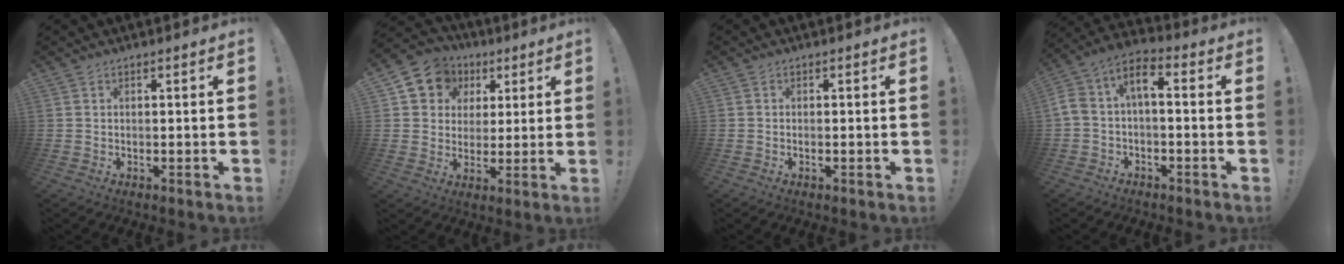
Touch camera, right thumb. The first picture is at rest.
{"total": 9.8, "force": [3.5, 8.6, 2.9], "torque": [-0.044, -0.016, 0.072]}
{"total": 0.7, "force": [-0.6, 0.2, 0.4], "torque": [-0.009, 0.000, -0.009]}
{"total": 6.7, "force": [-1.4, 3.6, 5.4], "torque": [-0.113, 0.013, -0.027]}